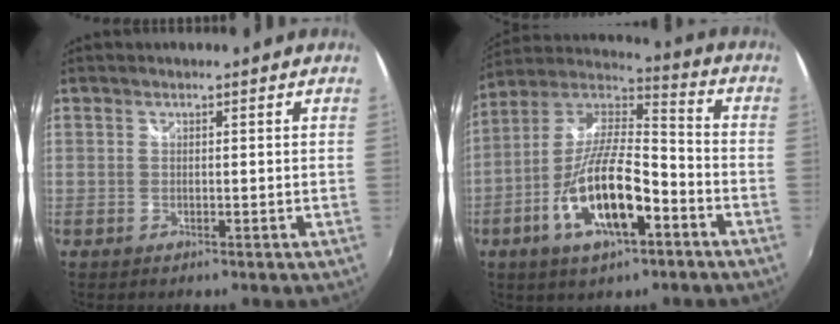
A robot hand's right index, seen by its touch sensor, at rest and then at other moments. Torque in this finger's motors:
{"motor_torque": [1.21, -0.93, 1.05, 0.21]}